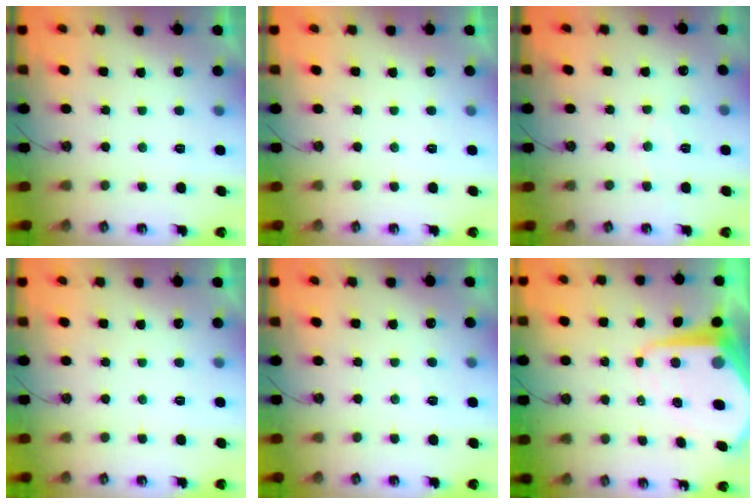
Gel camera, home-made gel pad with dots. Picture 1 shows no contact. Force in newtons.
{"total": 0.0}
{"total": 5.6, "press": 5.6, "slide": 0.7}
{"total": 0.0}
{"total": 2.8, "press": 2.7, "slide": 0.5}
{"total": 14.7, "press": 14.6, "slide": 1.3}